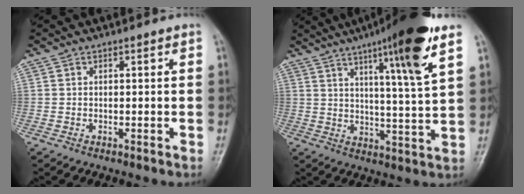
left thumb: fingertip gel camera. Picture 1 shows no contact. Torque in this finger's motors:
{"motor_torque": [0.70, 0.51, 1.74, -1.03, 0.14]}